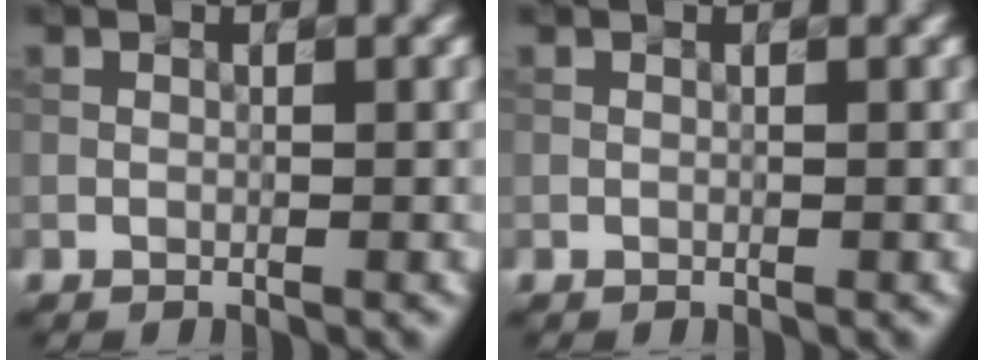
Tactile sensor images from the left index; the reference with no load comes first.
{"total": 0.0}